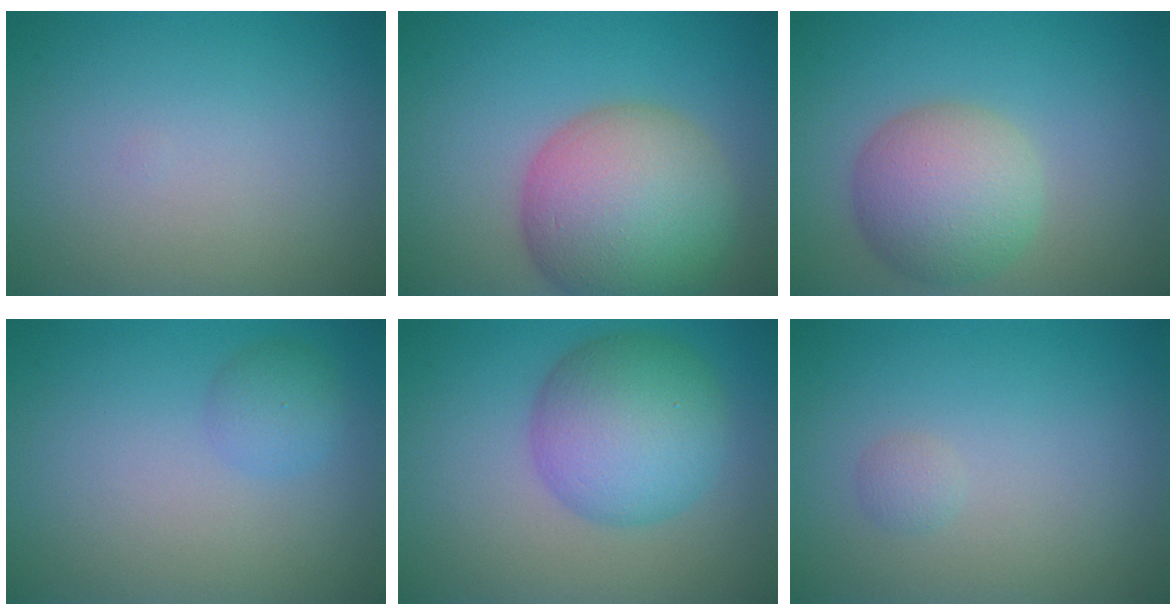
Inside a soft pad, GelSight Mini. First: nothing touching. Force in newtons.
{"total": 11.0, "press": 10.9, "slide": 0.6}
{"total": 6.1, "press": 6.1, "slide": 0.1}
{"total": 1.8, "press": 1.8, "slide": 0.0}
{"total": 7.4, "press": 7.4, "slide": 0.2}
{"total": 0.7, "press": 0.7, "slide": 0.0}